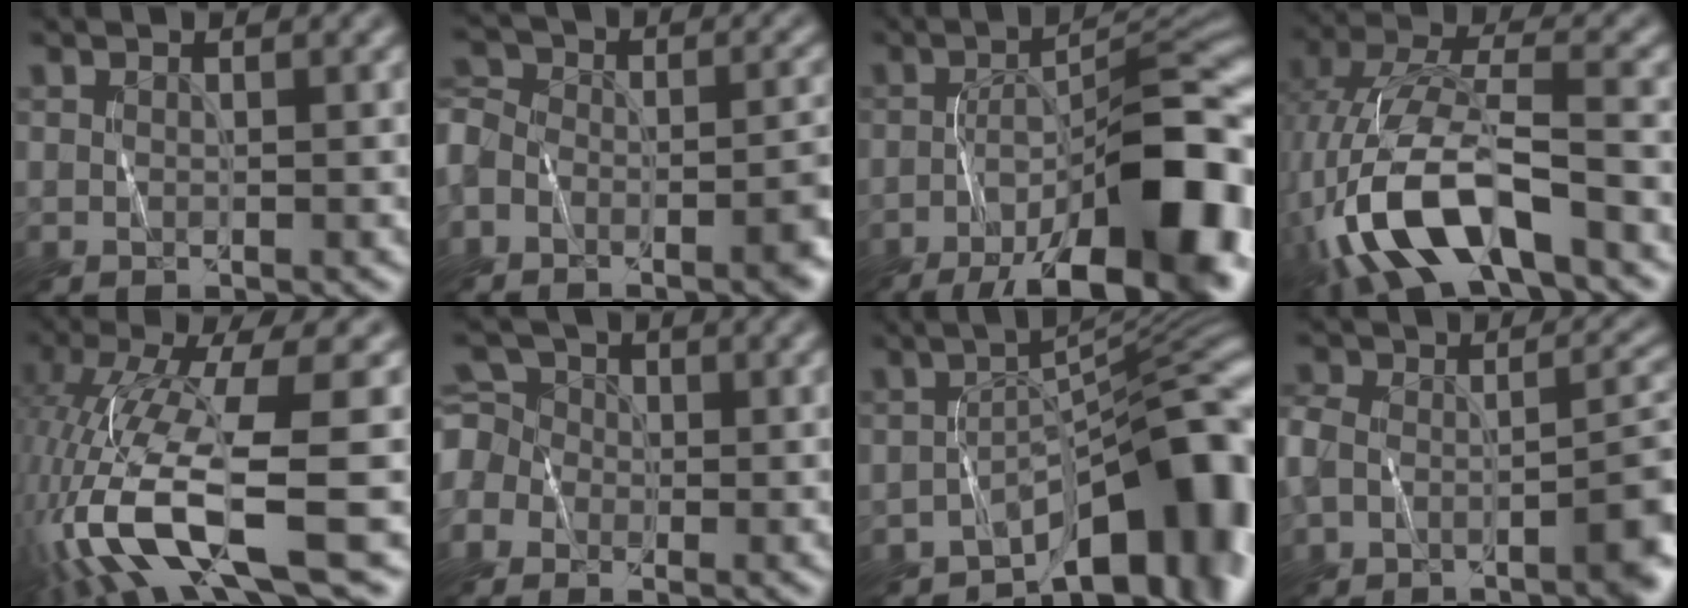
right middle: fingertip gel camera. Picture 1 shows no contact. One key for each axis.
{"total": 7.9, "fx": -4.9, "fy": 4.3, "fz": 4.4, "tx": -0.055, "ty": 0.011, "tz": -0.084}
{"total": 15.8, "fx": -8.6, "fy": 4.8, "fz": 12.3, "tx": -0.167, "ty": 0.012, "tz": -0.141}
{"total": 10.5, "fx": -5.1, "fy": 4.2, "fz": 8.1, "tx": -0.184, "ty": 0.009, "tz": -0.101}
{"total": 11.8, "fx": -5.4, "fy": 2.3, "fz": 10.2, "tx": -0.218, "ty": -0.003, "tz": -0.093}
{"total": 4.1, "fx": -0.3, "fy": 3.7, "fz": 1.8, "tx": -0.054, "ty": 0.028, "tz": -0.021}
{"total": 11.4, "fx": -6.9, "fy": 5.2, "fz": 7.6, "tx": -0.074, "ty": 0.007, "tz": -0.115}
{"total": 6.4, "fx": -3.6, "fy": 3.1, "fz": 4.3, "tx": -0.066, "ty": 0.004, "tz": -0.071}